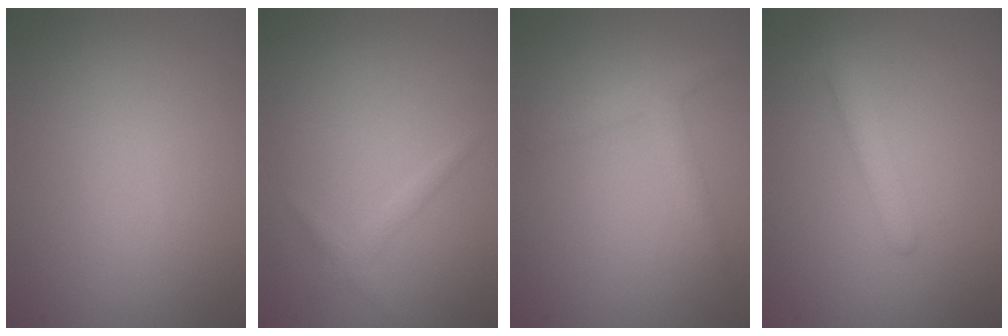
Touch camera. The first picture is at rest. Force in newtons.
{"total": 1.1, "press": 1.1, "slide": 0.0}
{"total": 2.1, "press": 2.1, "slide": 0.1}
{"total": 2.4, "press": 2.4, "slide": 0.1}